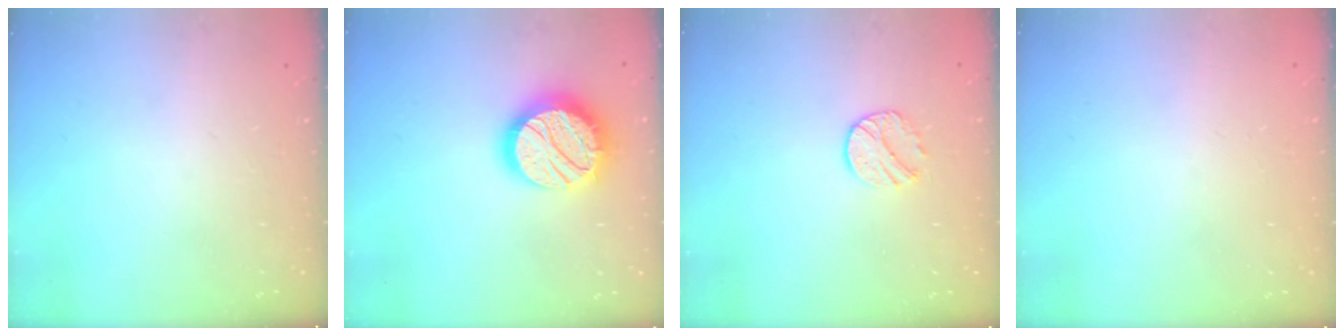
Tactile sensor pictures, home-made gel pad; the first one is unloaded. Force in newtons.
{"total": 18.8, "press": 18.7, "slide": 1.2}
{"total": 7.0, "press": 7.0, "slide": 0.7}
{"total": 0.7, "press": 0.7, "slide": 0.1}